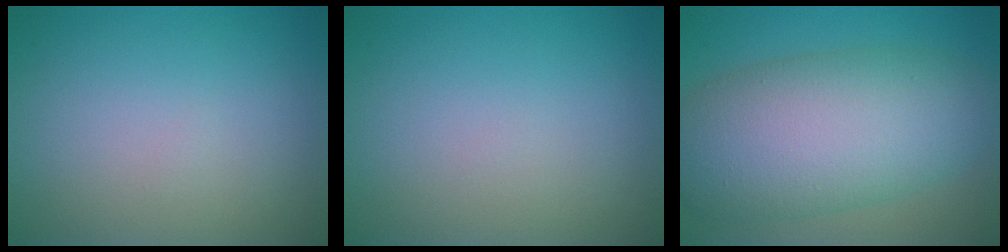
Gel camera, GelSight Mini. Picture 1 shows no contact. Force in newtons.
{"total": 0.0}
{"total": 10.8, "press": 10.8, "slide": 0.4}